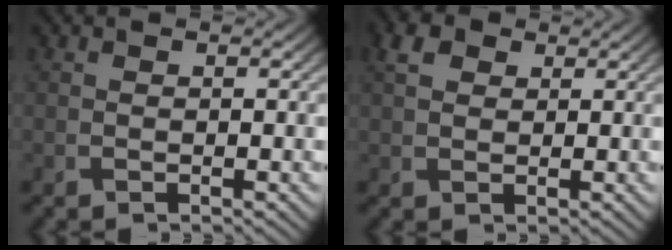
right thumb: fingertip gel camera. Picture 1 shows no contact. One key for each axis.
{"total": 3.0, "fx": 1.3, "fy": 2.1, "fz": 1.6, "tx": -0.039, "ty": 0.007, "tz": 0.019}